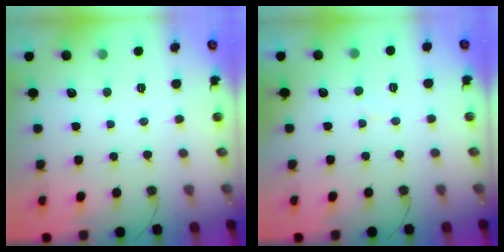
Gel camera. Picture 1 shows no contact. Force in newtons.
{"total": 4.0, "press": 4.0, "slide": 0.4}